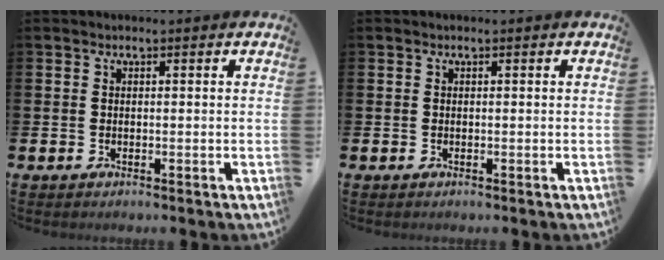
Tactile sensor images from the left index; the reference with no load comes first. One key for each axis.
{"total": 0.0}